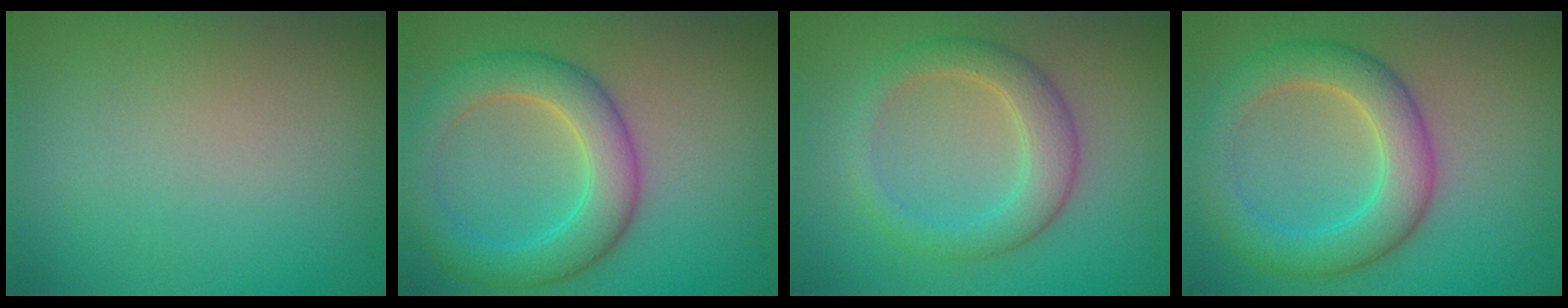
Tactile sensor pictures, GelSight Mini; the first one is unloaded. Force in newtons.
{"total": 5.9, "press": 5.9, "slide": 0.1}
{"total": 3.8, "press": 3.7, "slide": 0.2}
{"total": 5.8, "press": 5.8, "slide": 0.1}